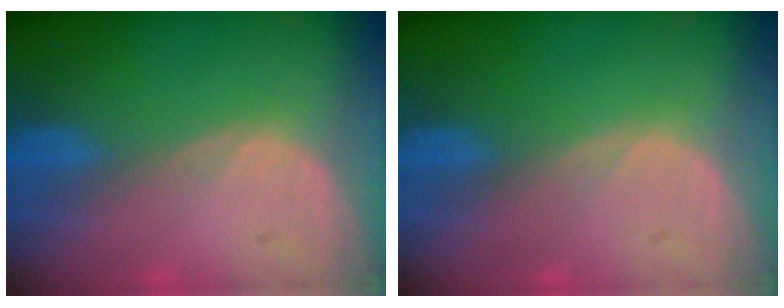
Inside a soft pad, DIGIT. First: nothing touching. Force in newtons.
{"total": 0.0}